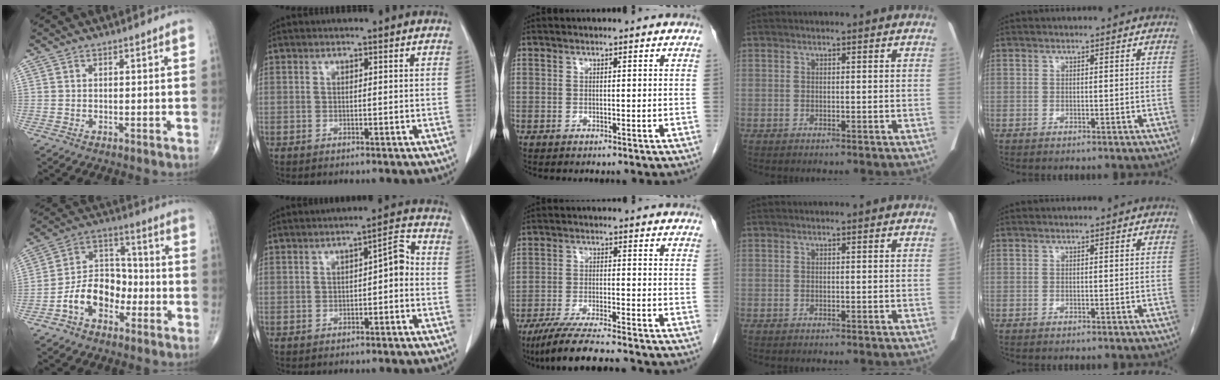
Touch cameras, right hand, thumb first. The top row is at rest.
{"thumb": {"total": 11.6, "force": [-4.4, 8.0, 7.2], "torque": [-0.100, 0.049, -0.086]}, "index": {"total": 4.0, "force": [-0.7, 1.4, 3.7], "torque": [-0.051, 0.019, -0.012]}, "middle": {"total": 11.0, "force": [-9.5, 0.1, 5.6], "torque": [-0.088, -0.032, -0.154]}}